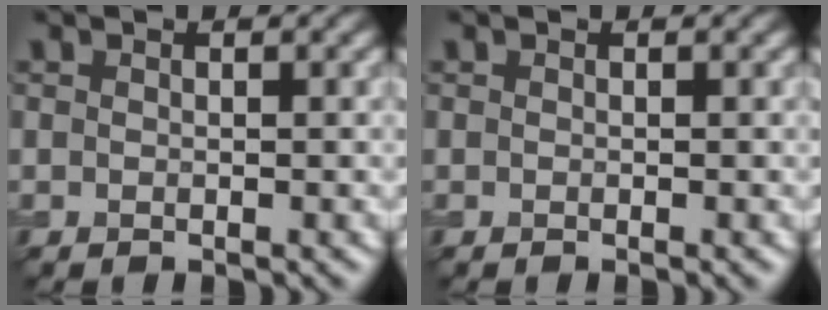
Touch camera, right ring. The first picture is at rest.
{"total": 0.0}